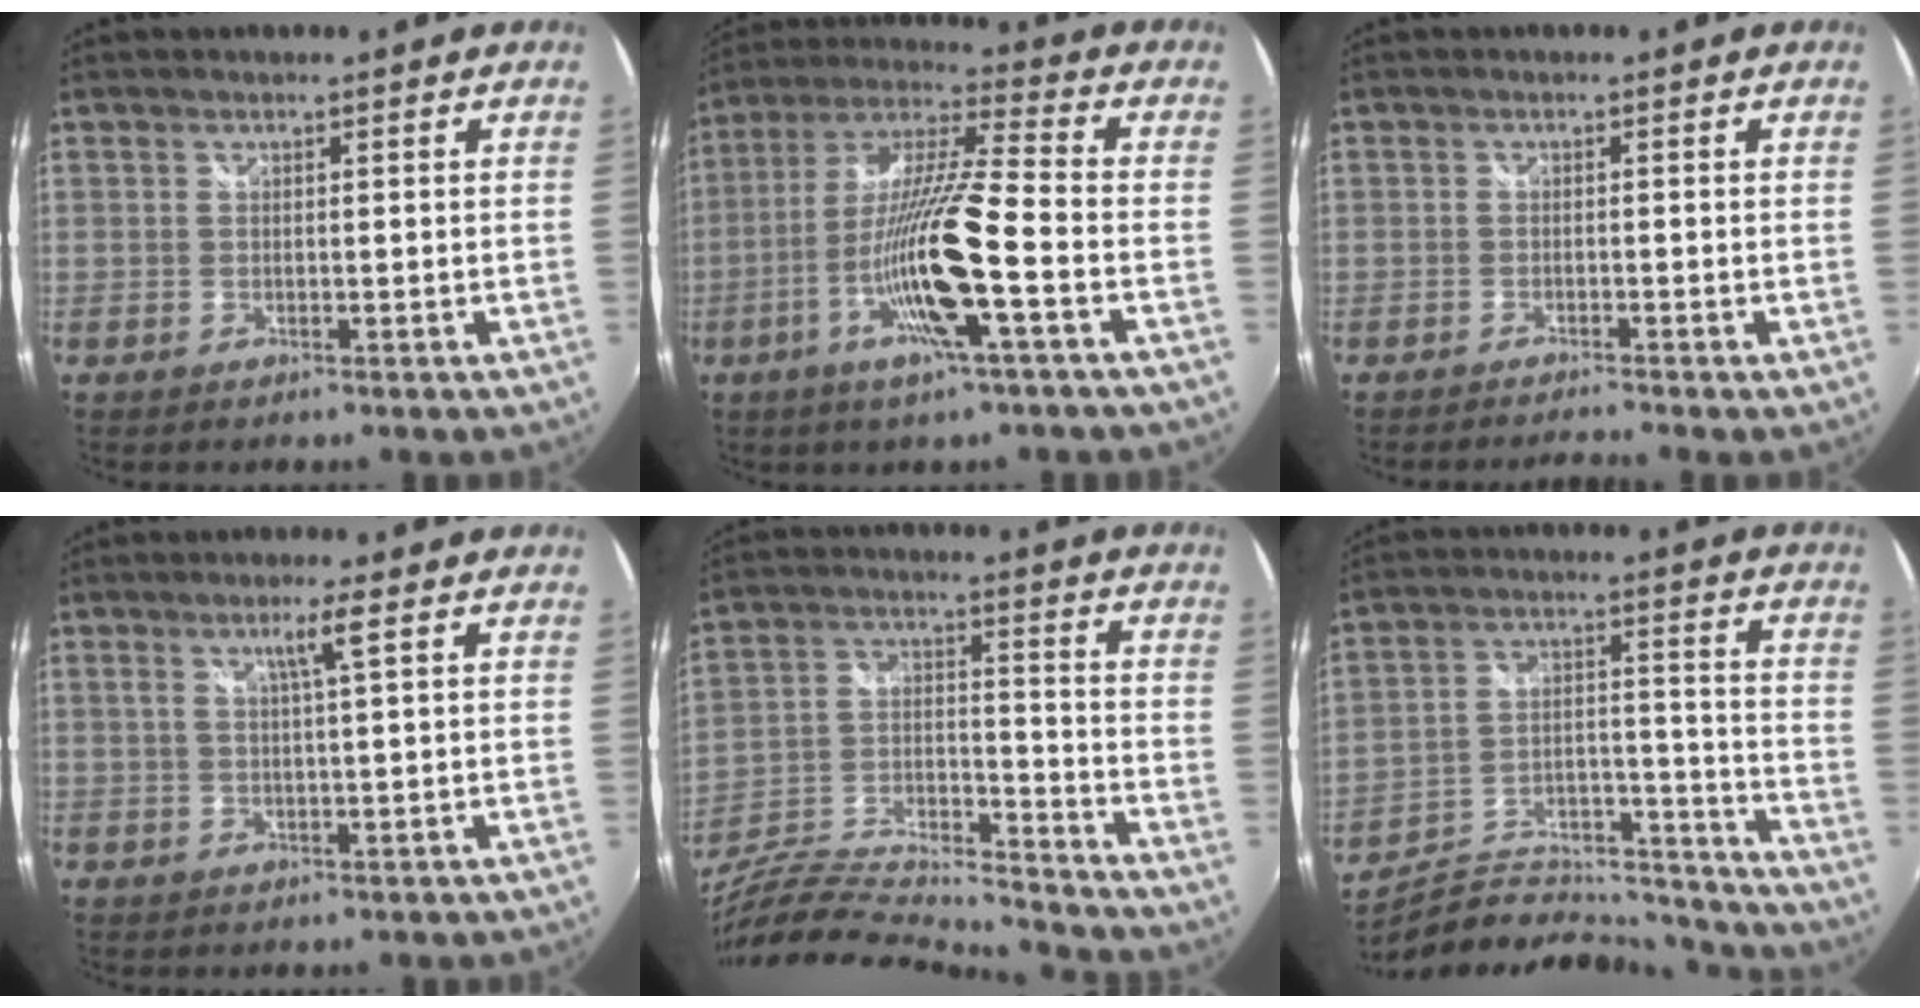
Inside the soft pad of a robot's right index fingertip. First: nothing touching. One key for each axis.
{"total": 16.9, "fx": -6.6, "fy": 0.8, "fz": 15.5, "tx": -0.295, "ty": -0.022, "tz": -0.127}
{"total": 1.9, "fx": -1.8, "fy": -0.5, "fz": 0.3, "tx": -0.011, "ty": -0.007, "tz": -0.038}
{"total": 3.3, "fx": 1.2, "fy": -0.7, "fz": 3.0, "tx": -0.055, "ty": -0.002, "tz": 0.024}
{"total": 16.4, "fx": -15.1, "fy": 1.4, "fz": 6.3, "tx": -0.134, "ty": -0.007, "tz": -0.276}
{"total": 20.0, "fx": -18.2, "fy": 6.1, "fz": 5.5, "tx": -0.089, "ty": 0.044, "tz": -0.260}